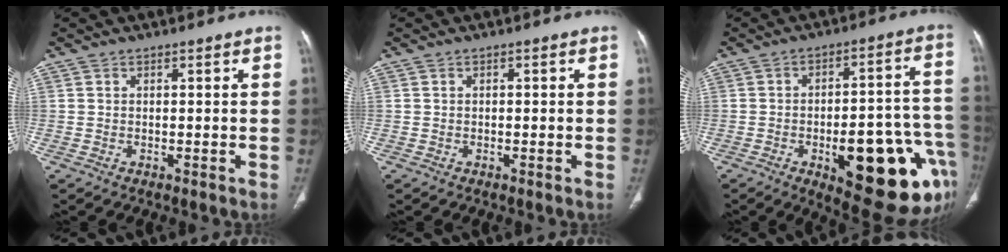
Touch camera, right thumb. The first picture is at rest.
{"total": 0.0}
{"total": 23.5, "force": [-8.8, 8.7, 19.9], "torque": [-0.197, 0.038, -0.097]}